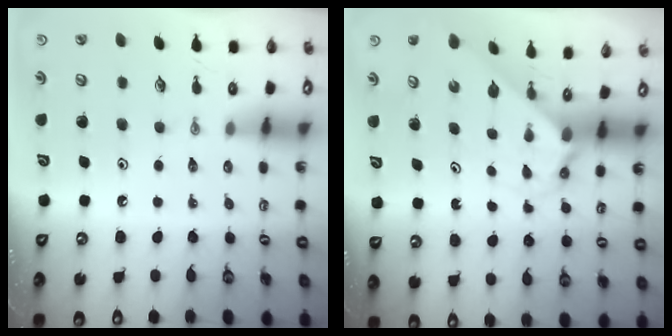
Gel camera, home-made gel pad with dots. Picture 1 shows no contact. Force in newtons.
{"total": 2.0, "press": 2.0, "slide": 0.2}